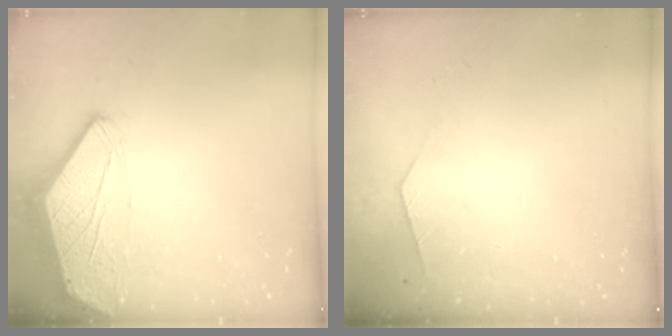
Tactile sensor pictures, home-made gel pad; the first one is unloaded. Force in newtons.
{"total": 2.4, "press": 2.4, "slide": 0.4}